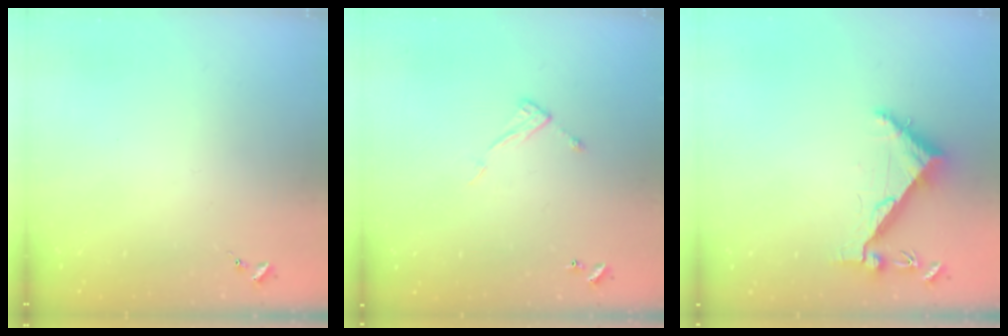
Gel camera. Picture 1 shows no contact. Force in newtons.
{"total": 7.3, "press": 7.3, "slide": 0.4}
{"total": 6.3, "press": 6.2, "slide": 0.7}